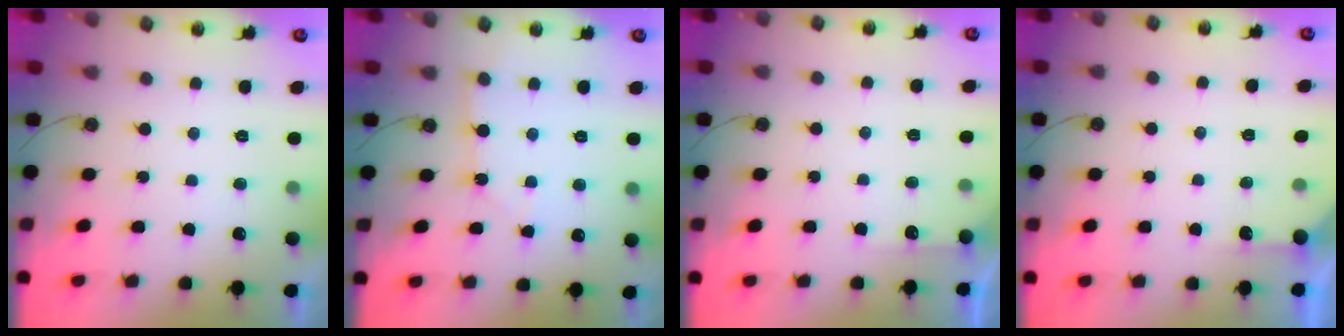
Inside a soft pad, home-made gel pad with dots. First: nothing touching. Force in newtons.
{"total": 6.0, "press": 5.9, "slide": 0.8}
{"total": 3.7, "press": 3.6, "slide": 0.4}
{"total": 2.3, "press": 2.3, "slide": 0.2}